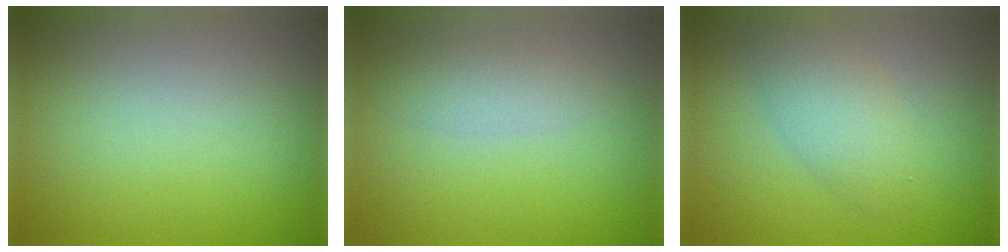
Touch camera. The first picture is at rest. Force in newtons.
{"total": 1.9, "press": 1.9, "slide": 0.0}
{"total": 3.4, "press": 3.4, "slide": 0.0}